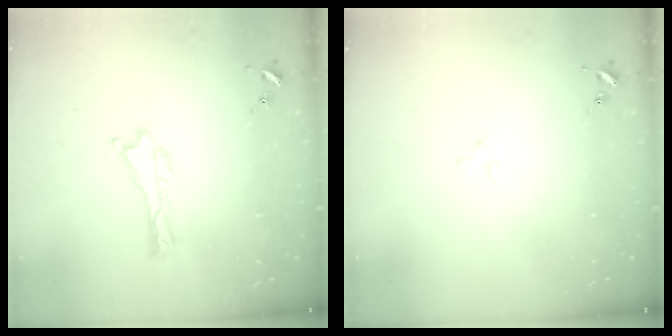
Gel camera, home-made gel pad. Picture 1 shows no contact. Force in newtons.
{"total": 2.0, "press": 2.0, "slide": 0.2}